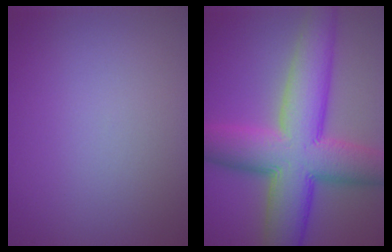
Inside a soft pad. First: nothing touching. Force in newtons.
{"total": 12.2, "press": 12.2, "slide": 0.4}